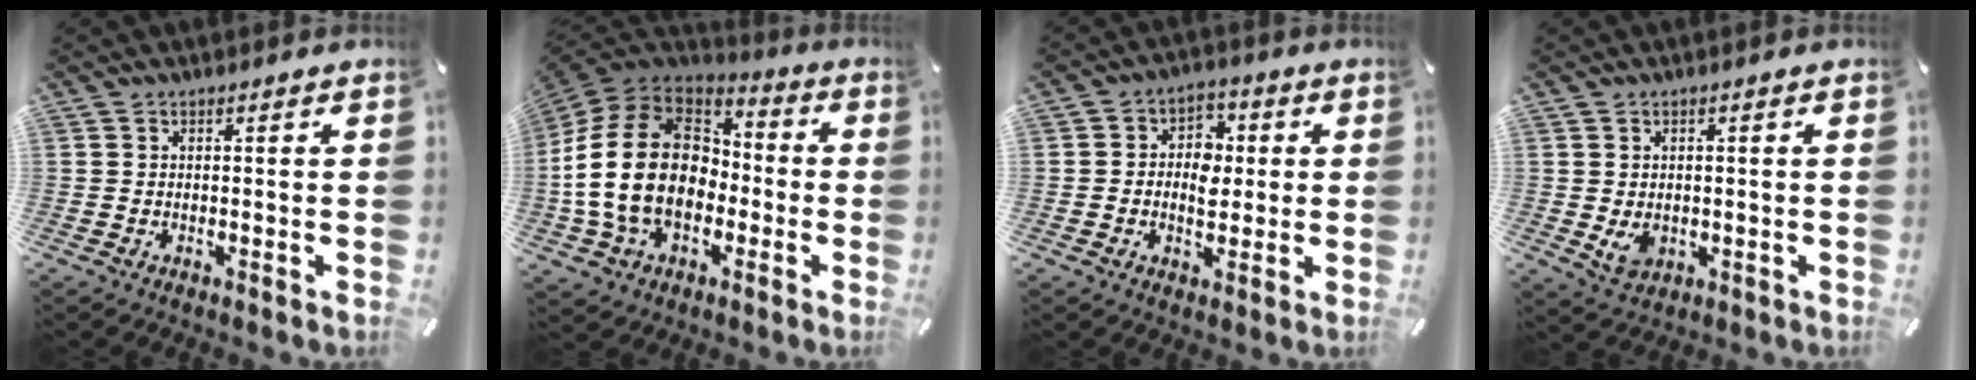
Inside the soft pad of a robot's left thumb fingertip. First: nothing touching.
{"total": 21.2, "force": [-2.6, 16.0, 13.8], "torque": [-0.289, 0.025, -0.046]}
{"total": 6.8, "force": [-0.6, 5.7, 3.8], "torque": [-0.044, 0.005, -0.014]}
{"total": 4.2, "force": [-0.1, 3.4, 2.4], "torque": [-0.038, -0.007, -0.003]}